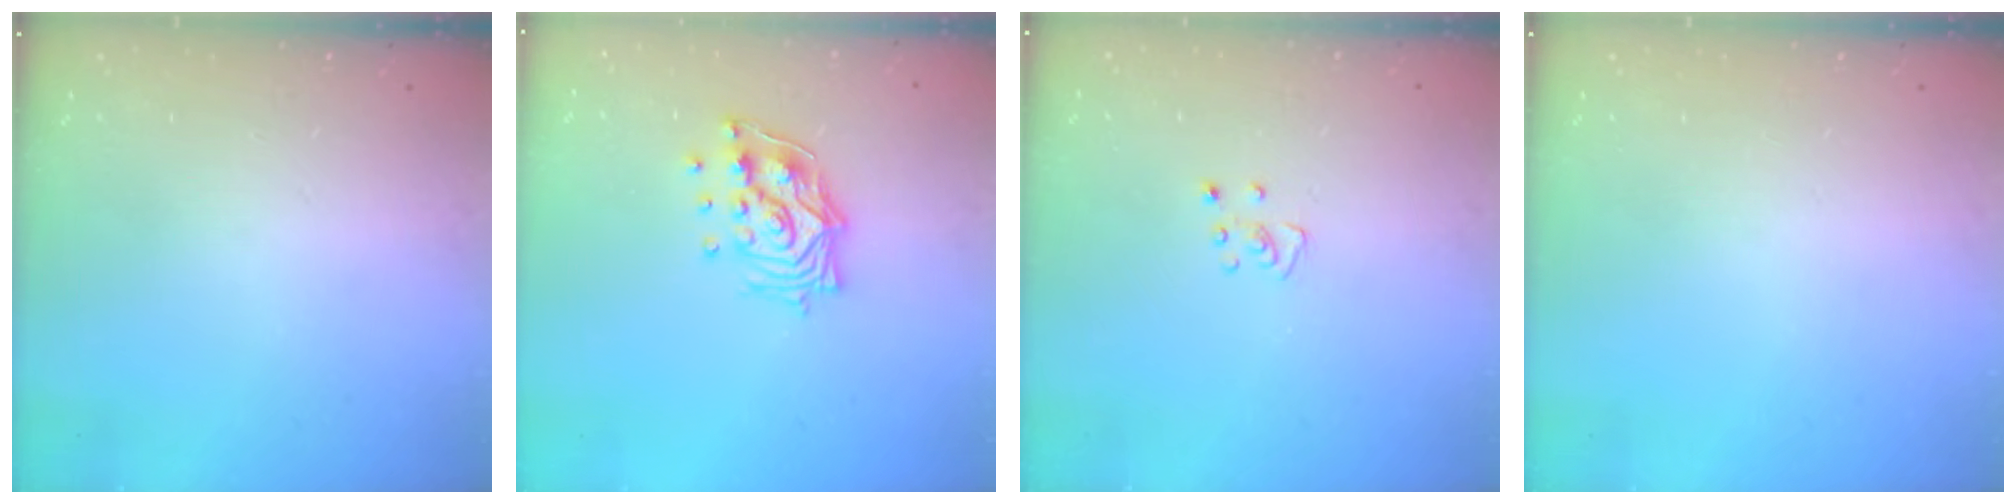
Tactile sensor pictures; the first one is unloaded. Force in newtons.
{"total": 13.3, "press": 13.3, "slide": 1.2}
{"total": 3.8, "press": 3.8, "slide": 0.3}
{"total": 0.0}